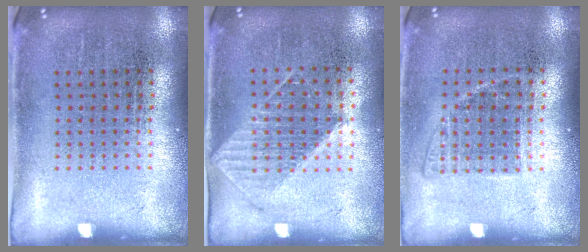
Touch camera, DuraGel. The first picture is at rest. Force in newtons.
{"total": 1.1, "press": 1.0, "slide": 0.4}
{"total": 1.0, "press": 0.9, "slide": 0.4}